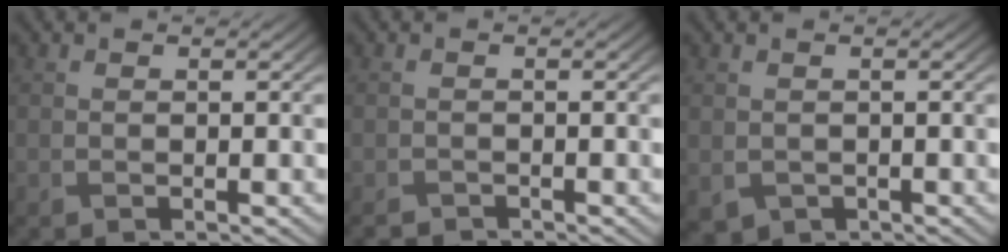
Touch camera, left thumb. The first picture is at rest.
{"total": 1.4, "force": [-1.4, 0.1, 0.2], "torque": [-0.002, -0.005, -0.027]}
{"total": 1.4, "force": [-0.2, 1.3, 0.5], "torque": [-0.022, -0.015, 0.000]}